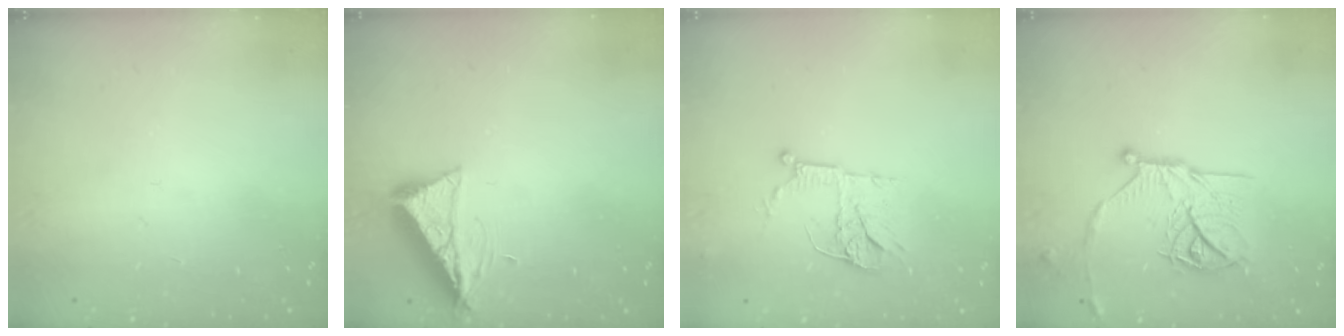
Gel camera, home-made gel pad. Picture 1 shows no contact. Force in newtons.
{"total": 7.7, "press": 7.6, "slide": 0.8}
{"total": 11.2, "press": 11.1, "slide": 0.7}
{"total": 17.0, "press": 17.0, "slide": 1.0}